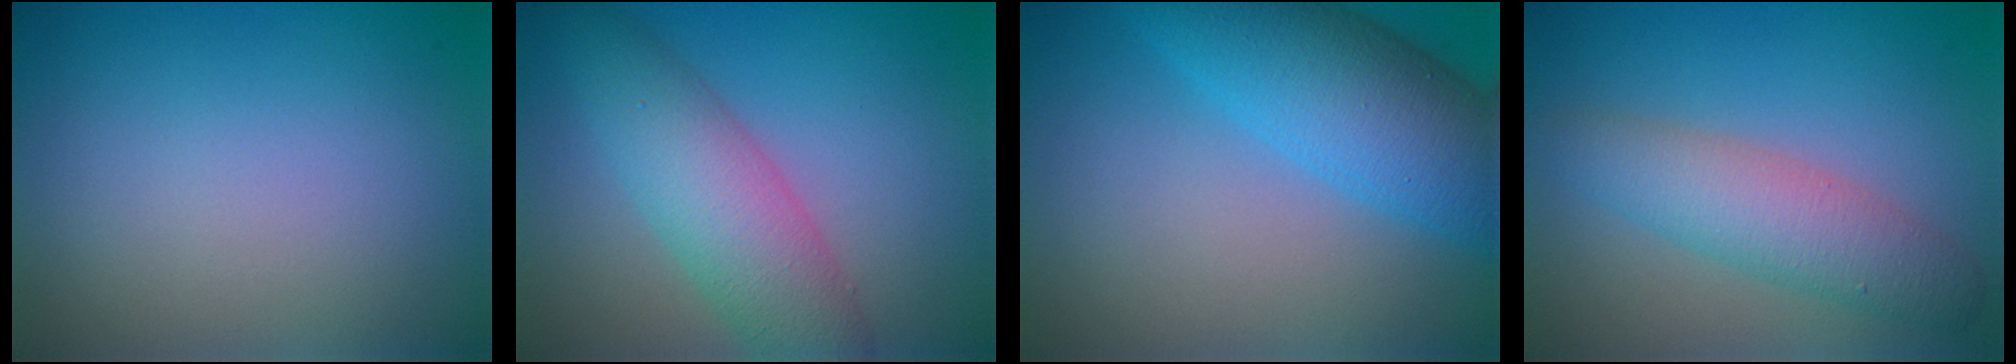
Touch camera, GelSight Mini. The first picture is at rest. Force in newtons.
{"total": 6.0, "press": 6.0, "slide": 0.2}
{"total": 8.2, "press": 8.2, "slide": 0.3}
{"total": 4.5, "press": 4.5, "slide": 0.1}